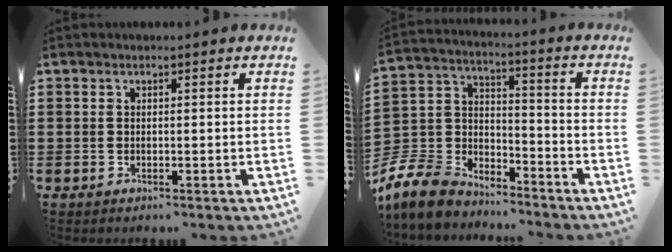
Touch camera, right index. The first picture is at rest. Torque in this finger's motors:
{"motor_torque": [-0.57, 0.68, -1.05, -0.21]}